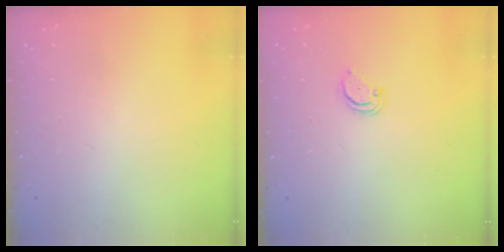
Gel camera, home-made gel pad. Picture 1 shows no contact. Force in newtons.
{"total": 2.6, "press": 2.6, "slide": 0.2}